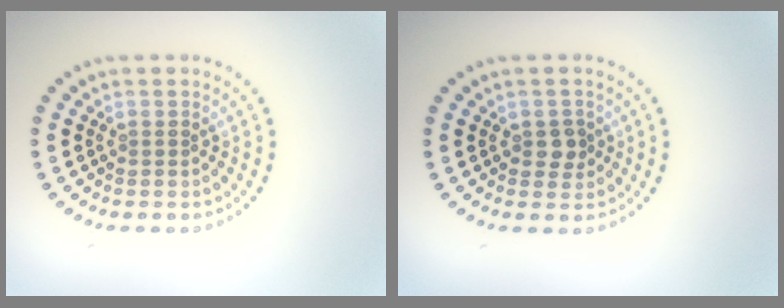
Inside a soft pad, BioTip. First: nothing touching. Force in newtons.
{"total": 1.5, "press": 1.5, "slide": 0.4}